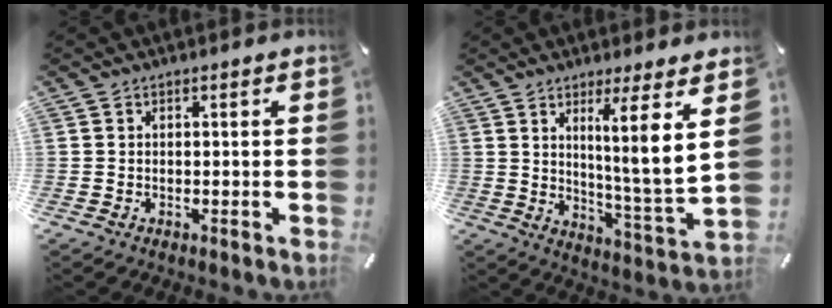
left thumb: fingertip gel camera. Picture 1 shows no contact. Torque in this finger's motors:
{"motor_torque": [0.42, 0.67, 1.33, -0.76, 0.12]}